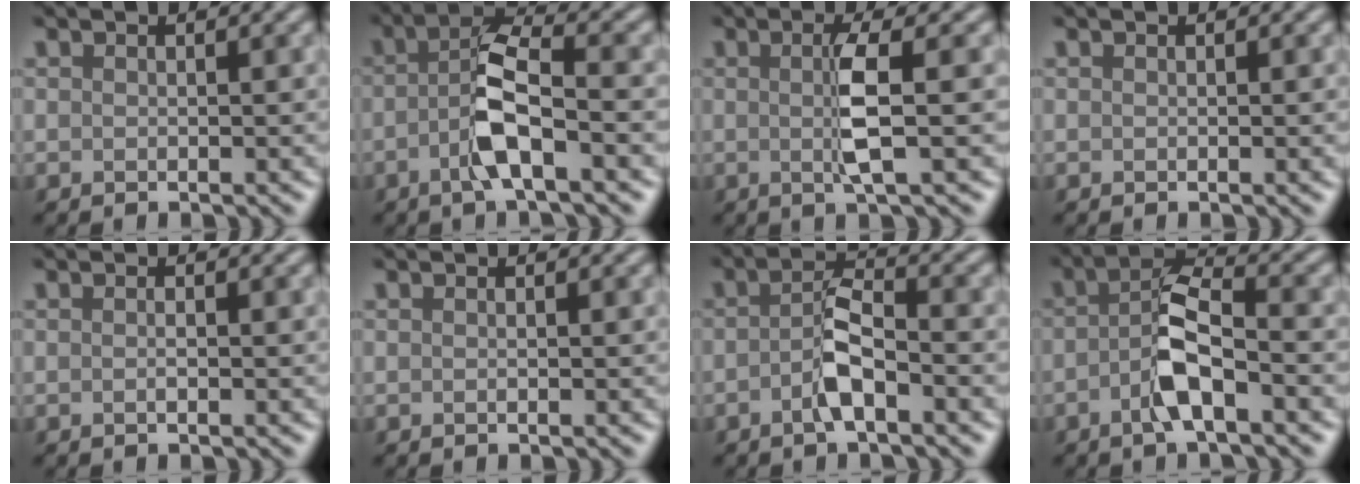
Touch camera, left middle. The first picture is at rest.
{"total": 5.1, "force": [-1.7, 1.3, 4.6], "torque": [-0.092, 0.010, -0.039]}
{"total": 3.4, "force": [0.0, 0.3, 3.3], "torque": [-0.069, -0.005, -0.001]}
{"total": 0.5, "force": [0.0, 0.1, 0.5], "torque": [-0.004, 0.001, 0.000]}
{"total": 0.5, "force": [-0.2, 0.1, 0.5], "torque": [-0.010, -0.001, -0.002]}
{"total": 0.0}
{"total": 3.4, "force": [-1.4, 1.0, 3.0], "torque": [-0.061, 0.007, -0.032]}
{"total": 4.6, "force": [-1.8, 1.4, 4.0], "torque": [-0.081, 0.009, -0.041]}